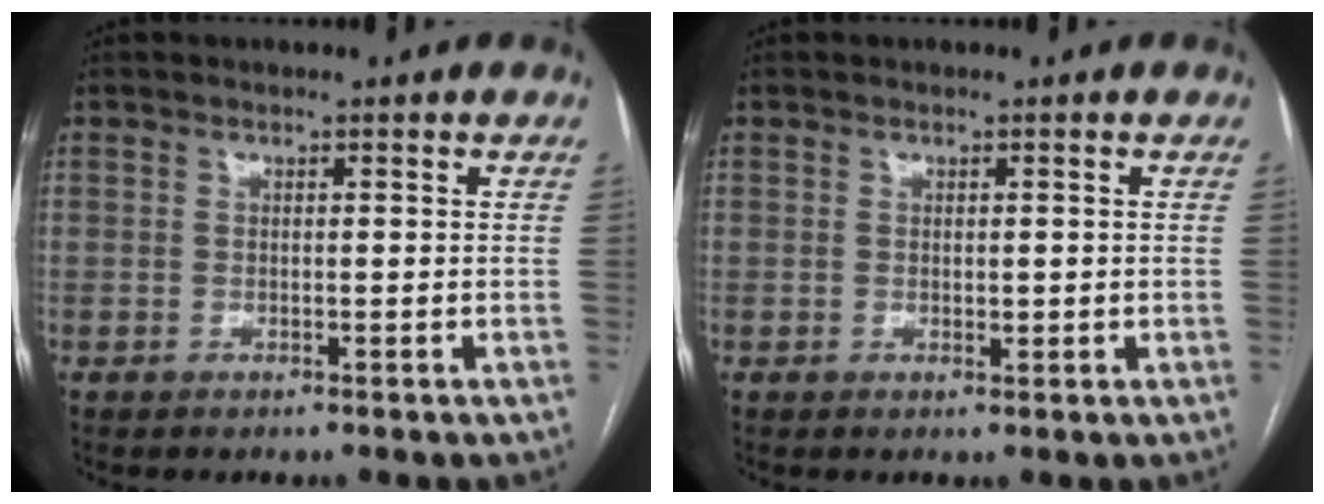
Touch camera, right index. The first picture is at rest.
{"total": 1.0, "force": [0.1, 0.6, 0.9], "torque": [-0.011, -0.003, 0.004]}